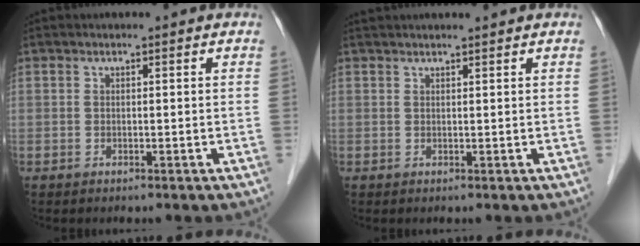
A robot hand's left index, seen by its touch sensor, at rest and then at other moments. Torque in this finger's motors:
{"motor_torque": [0.47, -0.28, 0.02, -0.01]}